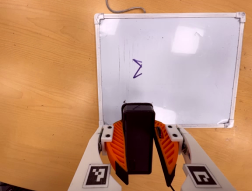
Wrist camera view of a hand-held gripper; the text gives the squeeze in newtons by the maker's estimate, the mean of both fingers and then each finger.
{"total": 9.1, "left": 8.1, "right": 10.1}